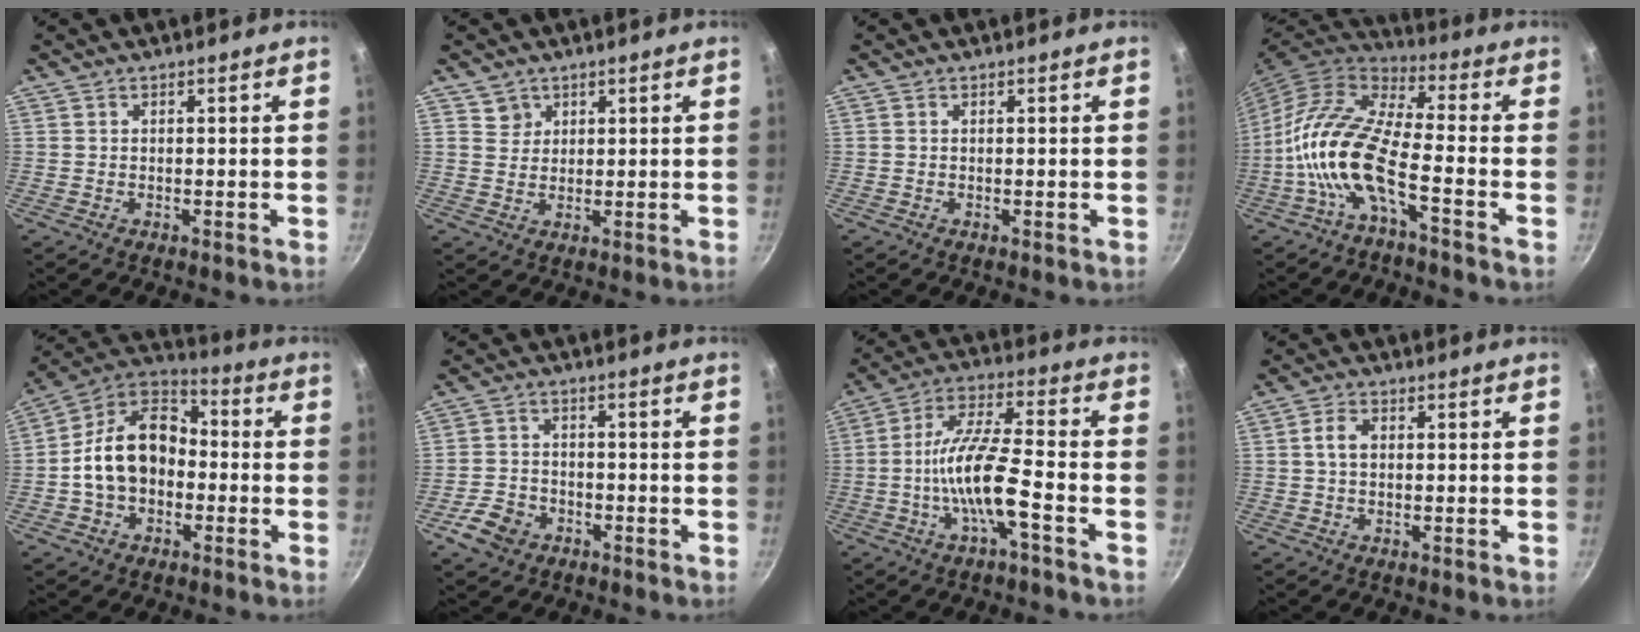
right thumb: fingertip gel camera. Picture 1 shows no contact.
{"total": 3.0, "force": [1.7, 2.5, 0.3], "torque": [0.019, 0.001, 0.030]}
{"total": 0.0}
{"total": 14.7, "force": [-4.9, 4.8, 13.0], "torque": [-0.256, 0.045, -0.110]}
{"total": 16.0, "force": [-2.0, 11.6, 10.9], "torque": [-0.156, 0.049, -0.053]}
{"total": 6.5, "force": [-3.3, 4.8, 3.0], "torque": [-0.051, 0.026, -0.062]}
{"total": 11.9, "force": [-4.0, 2.3, 11.0], "torque": [-0.211, 0.038, -0.084]}
{"total": 3.4, "force": [0.4, 2.2, 2.5], "torque": [-0.044, 0.008, 0.005]}